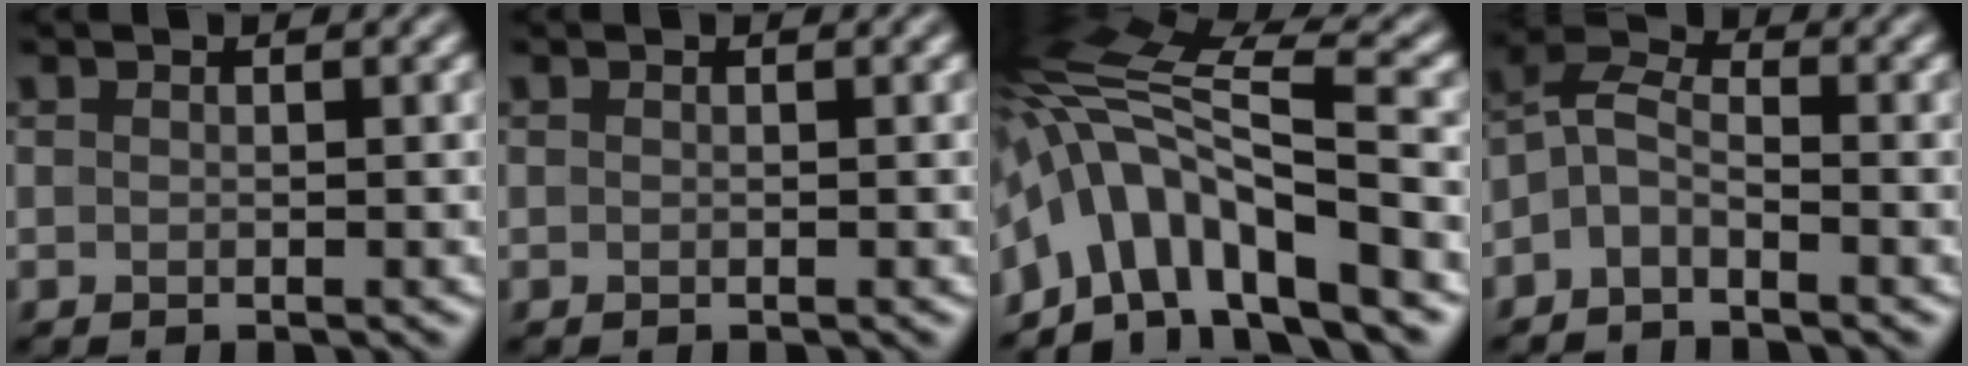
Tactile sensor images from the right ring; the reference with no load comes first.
{"total": 0.0}
{"total": 11.0, "force": [-4.4, 3.9, 9.4], "torque": [-0.168, 0.029, -0.082]}
{"total": 3.1, "force": [-1.7, 1.5, 2.1], "torque": [-0.043, 0.011, -0.047]}